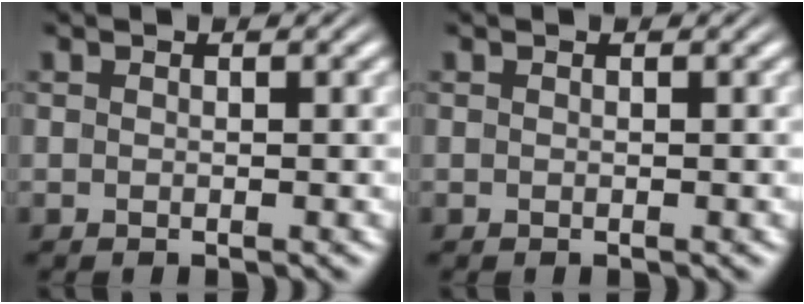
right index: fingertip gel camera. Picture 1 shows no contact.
{"total": 0.0}